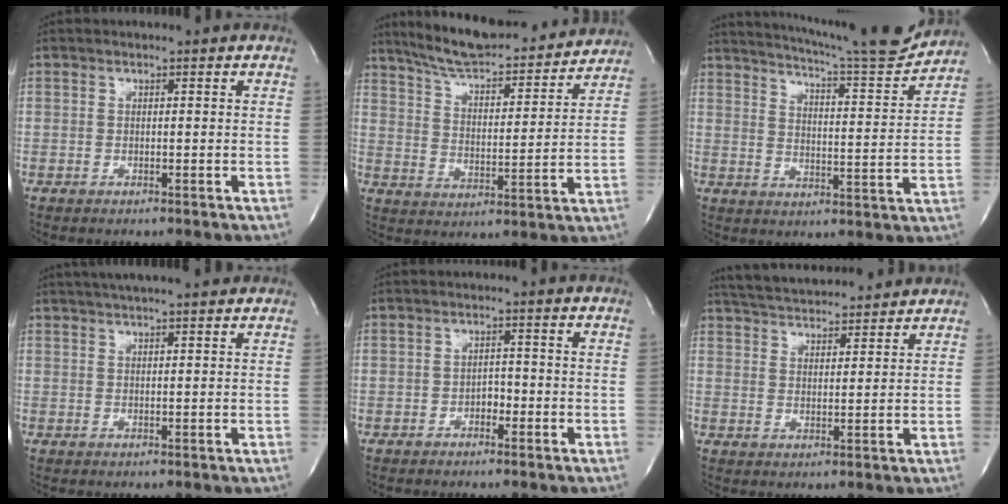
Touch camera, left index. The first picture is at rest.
{"total": 20.3, "force": [18.4, 3.6, 7.8], "torque": [-0.119, 0.003, 0.267]}
{"total": 16.1, "force": [15.0, 0.3, 5.8], "torque": [-0.098, -0.038, 0.201]}
{"total": 9.4, "force": [8.0, 0.9, 4.9], "torque": [-0.078, 0.029, 0.107]}
{"total": 1.7, "force": [-0.9, 1.0, 1.0], "torque": [-0.011, 0.006, -0.016]}
{"total": 13.9, "force": [13.0, 2.1, 4.5], "torque": [-0.079, 0.028, 0.195]}